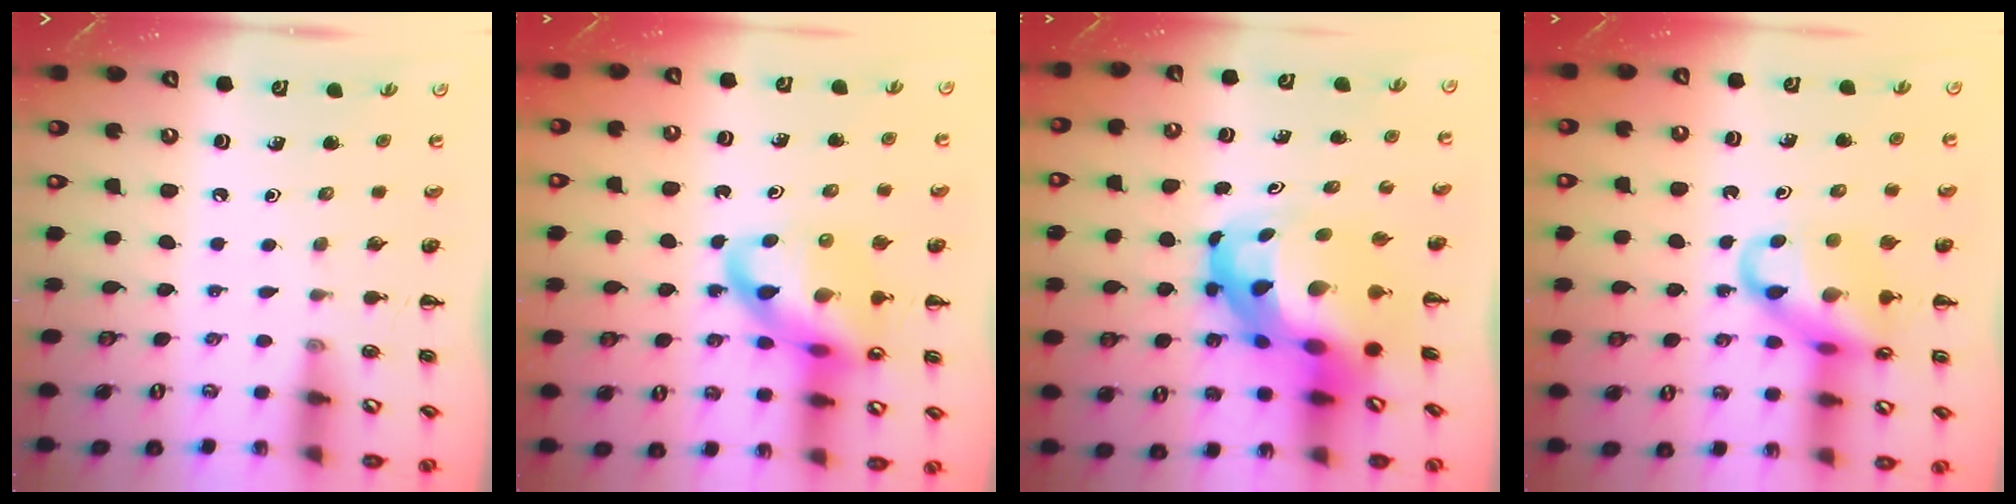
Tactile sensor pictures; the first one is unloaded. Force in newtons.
{"total": 17.2, "press": 17.1, "slide": 2.5}
{"total": 14.2, "press": 13.7, "slide": 3.8}
{"total": 15.5, "press": 15.3, "slide": 2.3}